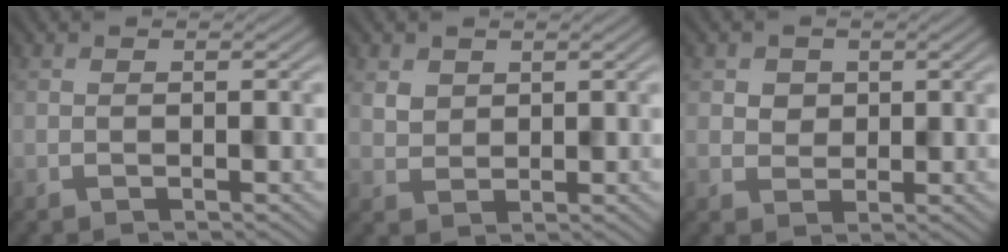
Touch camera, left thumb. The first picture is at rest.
{"total": 2.2, "force": [1.9, 1.1, -0.1], "torque": [-0.001, 0.000, 0.038]}
{"total": 2.2, "force": [1.5, 1.6, -0.4], "torque": [0.005, 0.001, 0.026]}